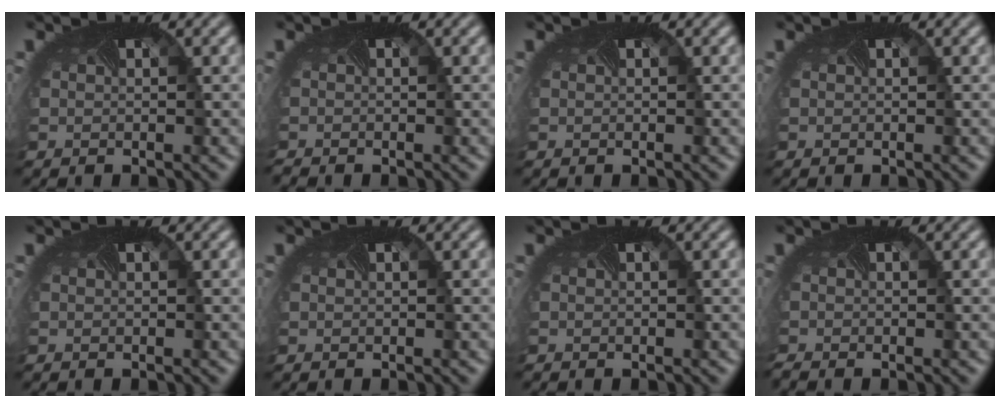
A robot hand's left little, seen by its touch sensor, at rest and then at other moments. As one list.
[{"total": 0.9, "force": [-0.9, -0.3, -0.1], "torque": [-0.006, -0.010, -0.018]}, {"total": 0.0}, {"total": 0.0}, {"total": 0.0}, {"total": 0.0}, {"total": 0.0}, {"total": 1.1, "force": [-1.1, -0.1, 0.2], "torque": [-0.010, -0.012, -0.022]}]